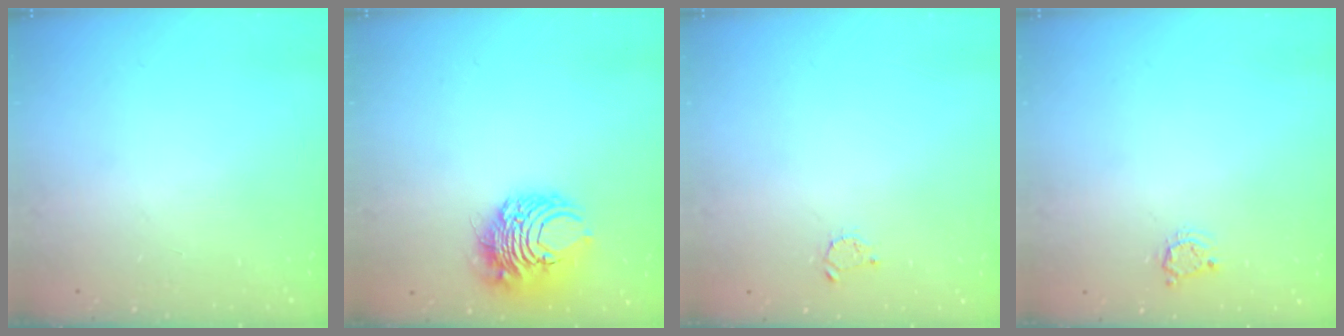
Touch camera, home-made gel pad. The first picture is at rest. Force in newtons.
{"total": 10.7, "press": 10.6, "slide": 1.6}
{"total": 2.2, "press": 2.2, "slide": 0.3}
{"total": 3.8, "press": 3.7, "slide": 0.5}